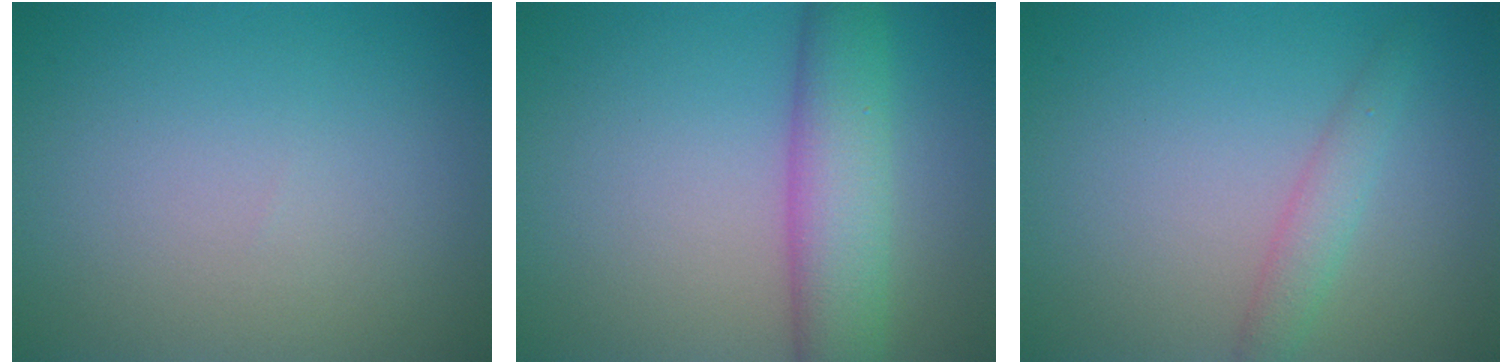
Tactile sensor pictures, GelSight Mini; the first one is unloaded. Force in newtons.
{"total": 6.0, "press": 5.9, "slide": 0.1}
{"total": 1.9, "press": 1.9, "slide": 0.0}